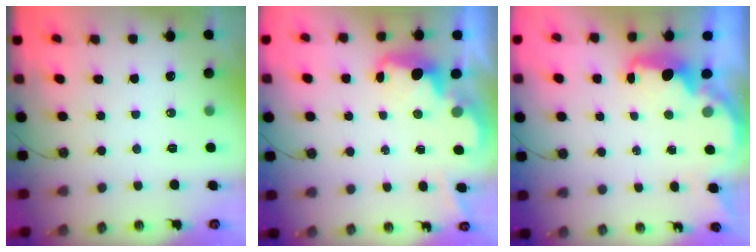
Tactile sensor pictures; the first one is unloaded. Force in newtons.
{"total": 2.6, "press": 2.6, "slide": 0.5}
{"total": 3.9, "press": 3.9, "slide": 0.6}